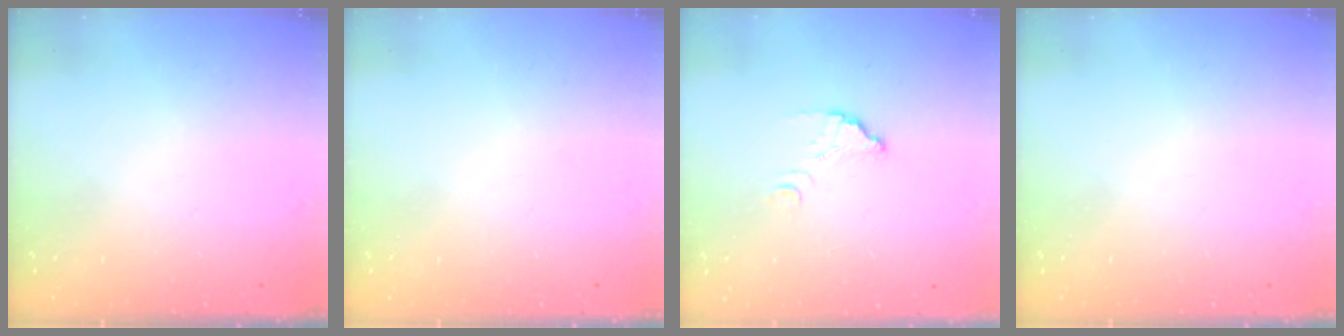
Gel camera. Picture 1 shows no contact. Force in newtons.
{"total": 0.0}
{"total": 4.5, "press": 4.5, "slide": 0.3}
{"total": 0.0}